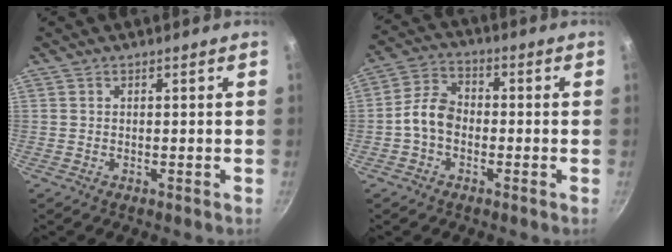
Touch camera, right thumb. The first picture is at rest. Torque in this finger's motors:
{"motor_torque": [1.25, 1.21, 0.69, -0.56, 0.05]}